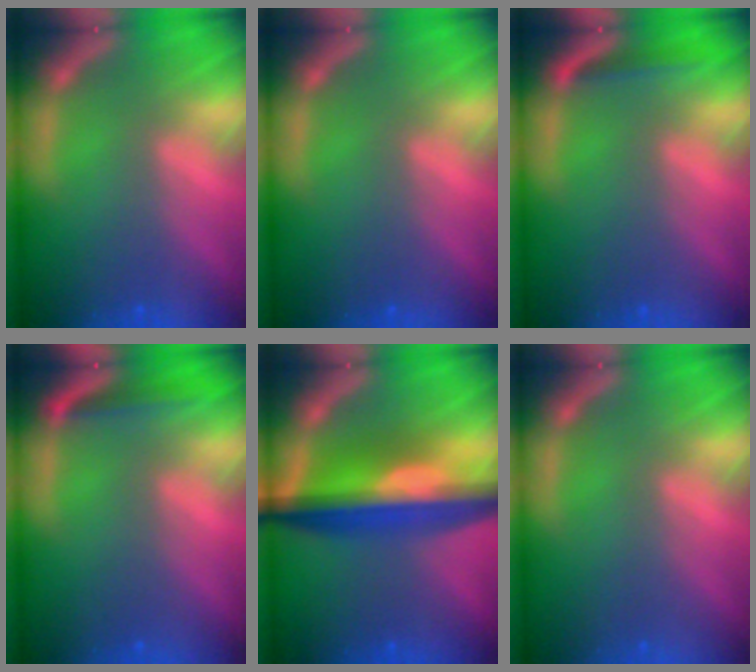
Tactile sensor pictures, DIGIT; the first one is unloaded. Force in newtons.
{"total": 0.0}
{"total": 1.9}
{"total": 2.5}
{"total": 10.0}
{"total": 0.0}